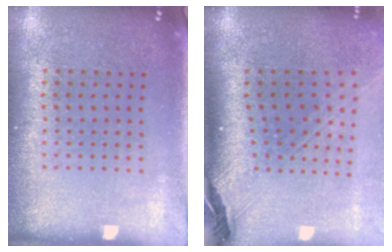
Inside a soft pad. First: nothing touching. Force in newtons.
{"total": 2.9, "press": 2.1, "slide": 2.0}